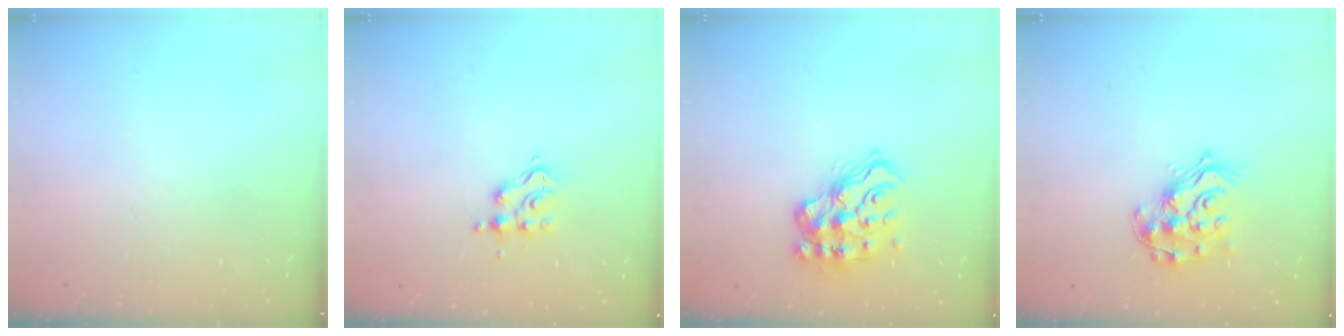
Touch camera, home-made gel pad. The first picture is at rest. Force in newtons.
{"total": 5.7, "press": 5.7, "slide": 0.3}
{"total": 16.7, "press": 16.3, "slide": 3.8}
{"total": 16.4, "press": 16.4, "slide": 1.0}